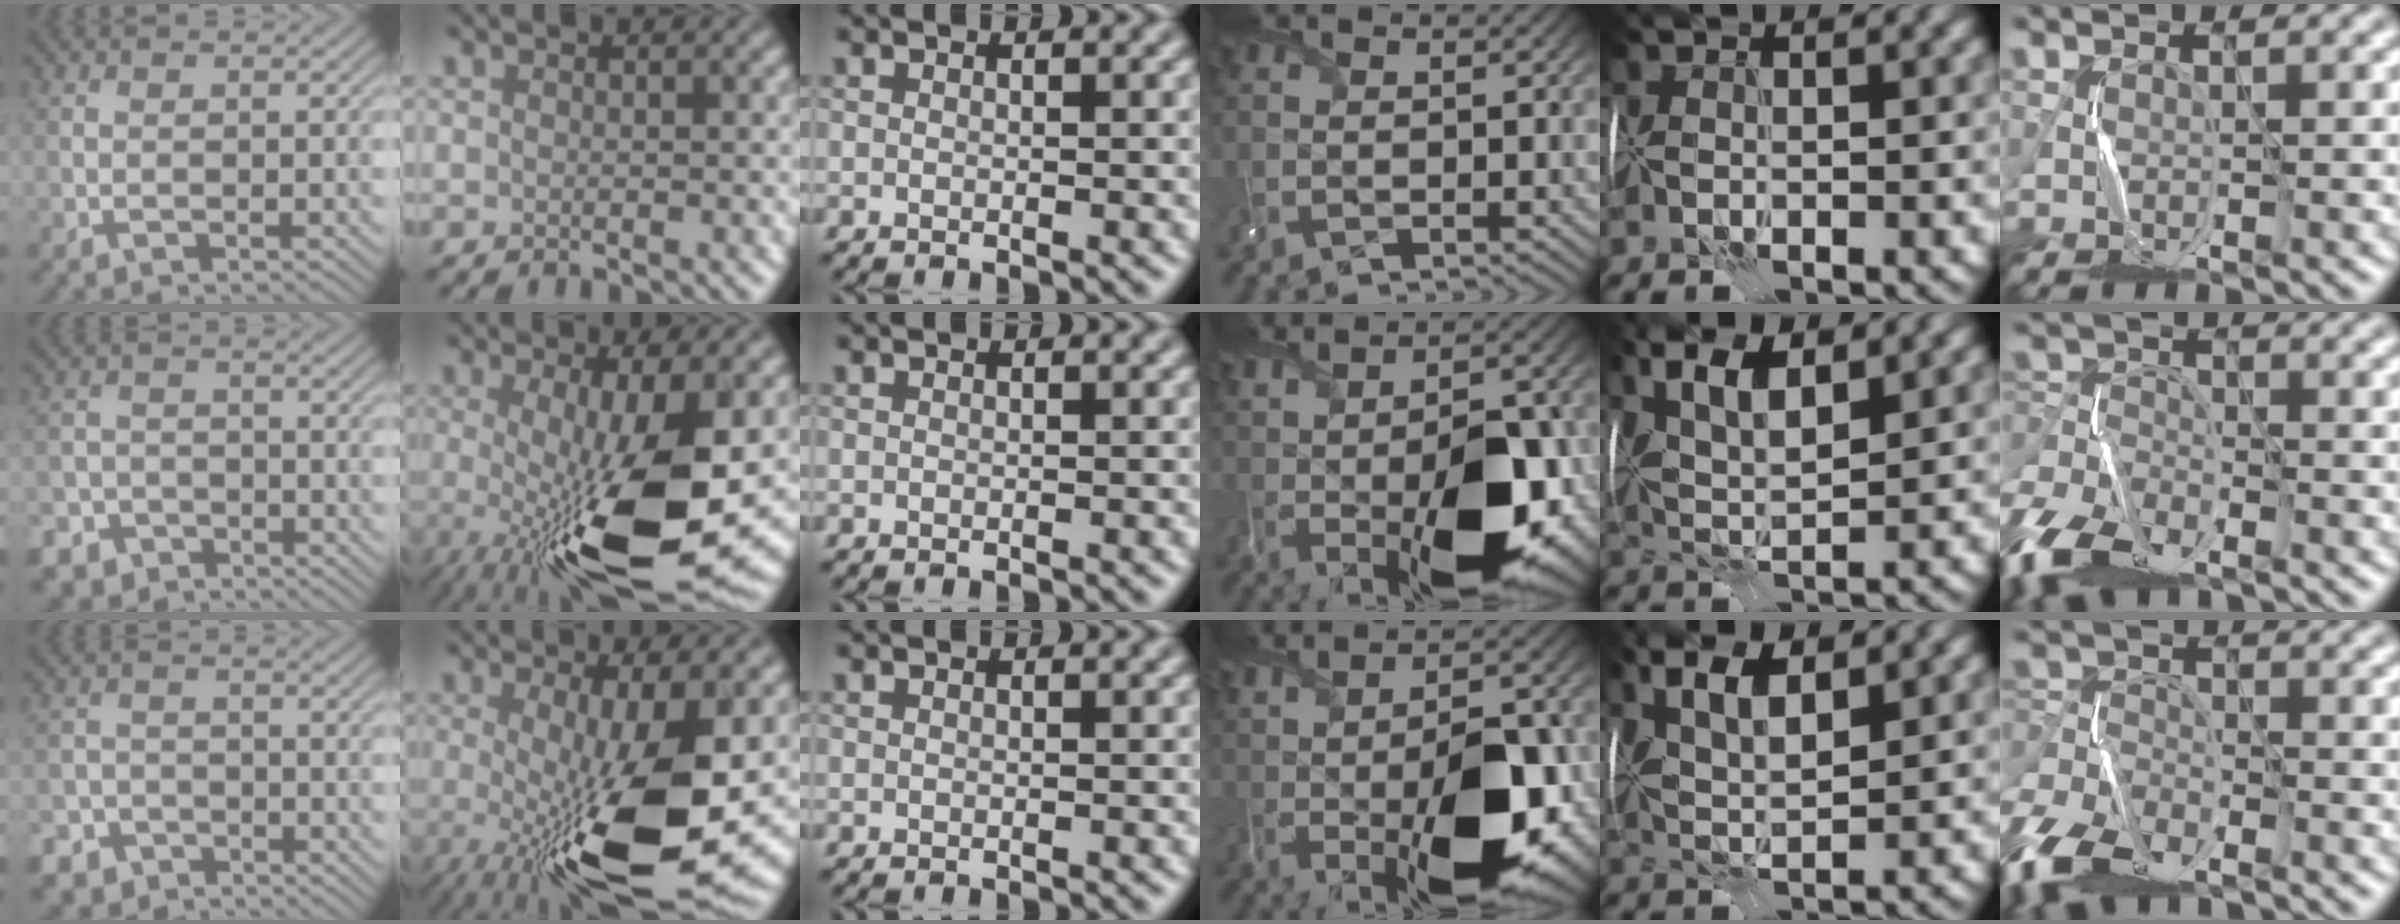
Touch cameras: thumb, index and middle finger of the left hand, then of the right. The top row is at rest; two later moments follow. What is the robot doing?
{"motion": "wrap", "object": "scarf"}